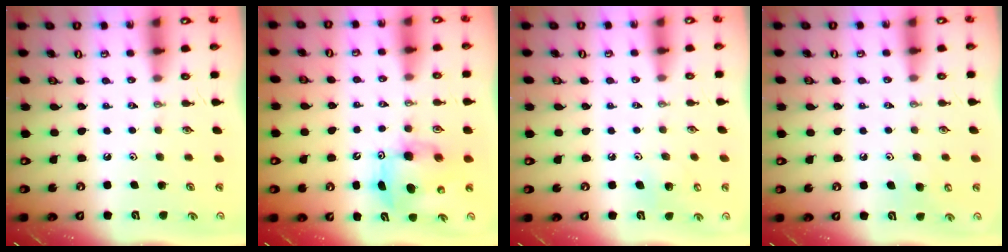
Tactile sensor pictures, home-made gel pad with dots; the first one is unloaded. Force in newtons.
{"total": 7.6, "press": 7.4, "slide": 1.7}
{"total": 5.5, "press": 5.4, "slide": 0.8}
{"total": 6.2, "press": 6.2, "slide": 0.5}